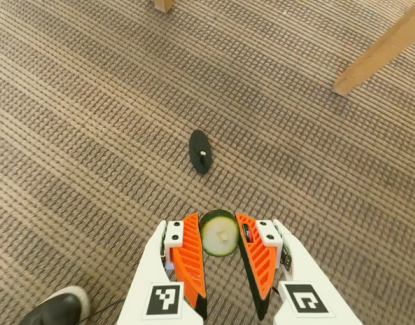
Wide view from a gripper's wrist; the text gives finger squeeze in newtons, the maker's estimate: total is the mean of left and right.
{"total": 8.6, "left": 8.2, "right": 9.0}